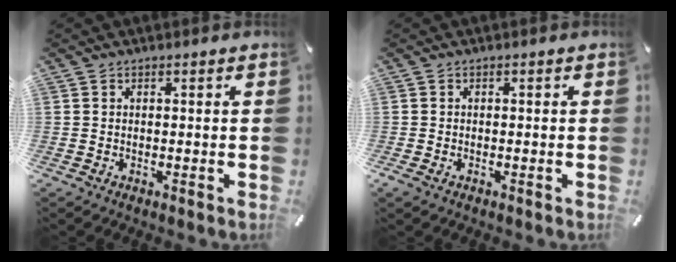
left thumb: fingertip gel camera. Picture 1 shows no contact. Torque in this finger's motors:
{"motor_torque": [0.03, 0.72, 0.12, 0.02, 0.00]}